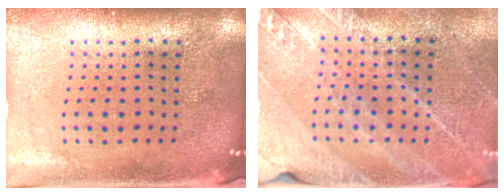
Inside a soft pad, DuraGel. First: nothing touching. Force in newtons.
{"total": 2.6, "press": 2.5, "slide": 0.4}